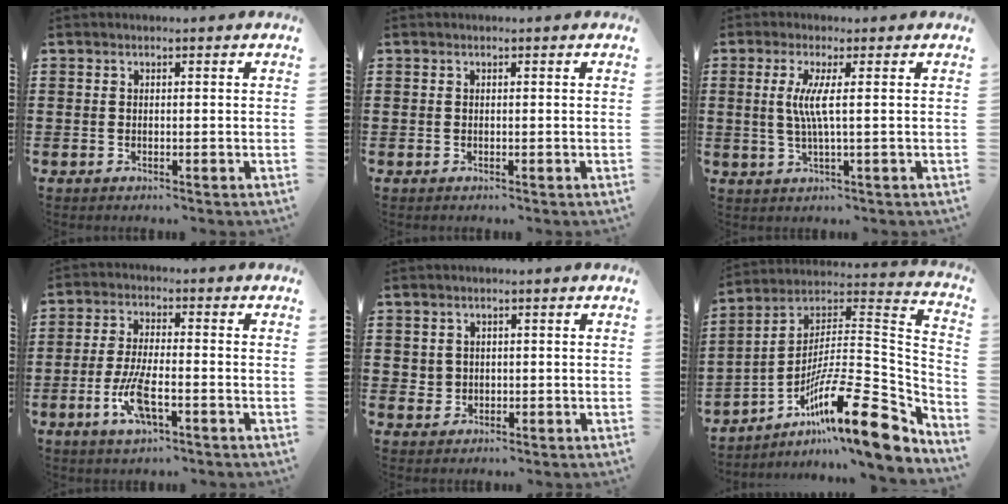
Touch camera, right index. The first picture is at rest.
{"total": 0.0}
{"total": 4.7, "force": [0.5, -0.2, 4.7], "torque": [-0.099, -0.011, 0.003]}
{"total": 7.0, "force": [-2.9, 2.1, 6.0], "torque": [-0.139, -0.015, -0.055]}
{"total": 1.5, "force": [0.5, 1.4, 0.2], "torque": [-0.010, 0.008, 0.009]}
{"total": 17.1, "force": [-9.6, 3.7, 13.7], "torque": [-0.216, -0.002, -0.173]}